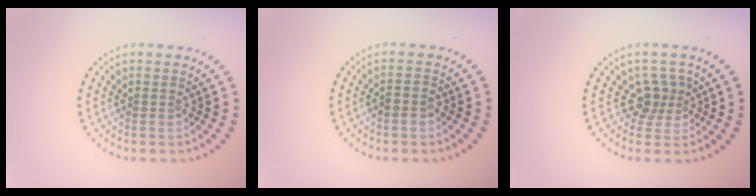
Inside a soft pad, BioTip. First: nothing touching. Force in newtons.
{"total": 1.2, "press": 1.1, "slide": 0.5}
{"total": 2.4, "press": 1.7, "slide": 1.6}